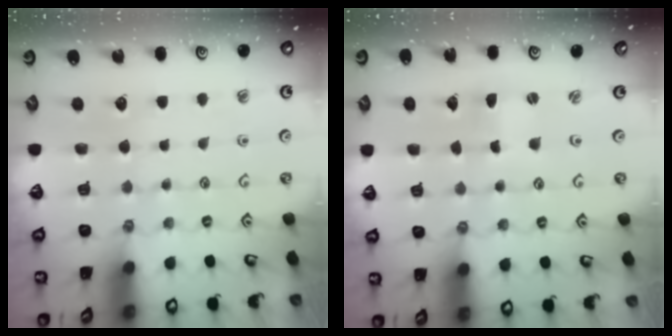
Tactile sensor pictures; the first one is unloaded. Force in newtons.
{"total": 0.9, "press": 0.8, "slide": 0.2}